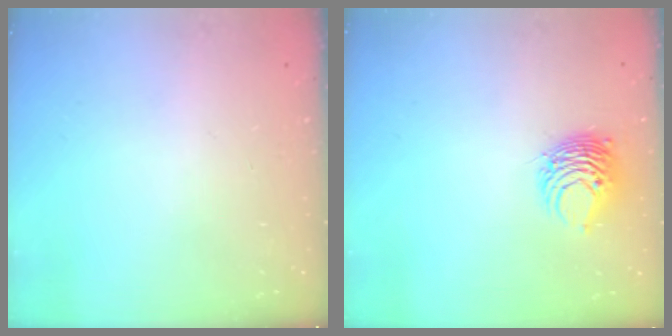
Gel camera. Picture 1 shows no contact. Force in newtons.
{"total": 8.0, "press": 7.9, "slide": 1.3}